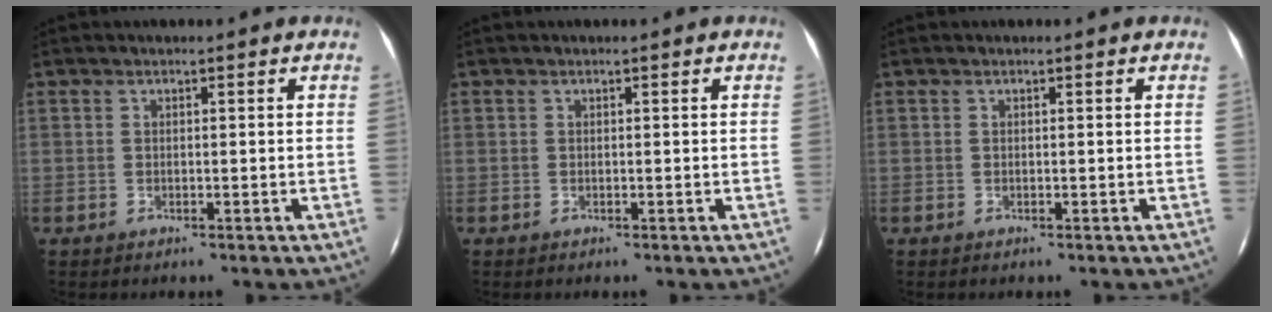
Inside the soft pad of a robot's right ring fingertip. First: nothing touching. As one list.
[{"total": 0.0}, {"total": 0.0}]